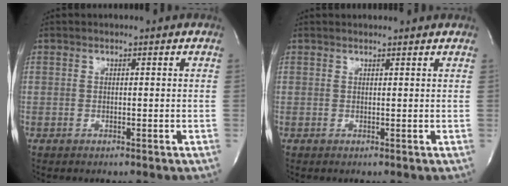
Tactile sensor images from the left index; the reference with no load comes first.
{"total": 3.4, "force": [3.3, 0.3, 0.7], "torque": [-0.012, 0.020, 0.038]}